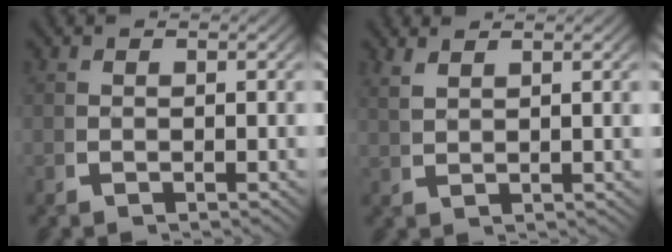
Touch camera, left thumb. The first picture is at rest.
{"total": 1.9, "force": [1.8, -0.2, 0.7], "torque": [-0.011, 0.006, 0.041]}